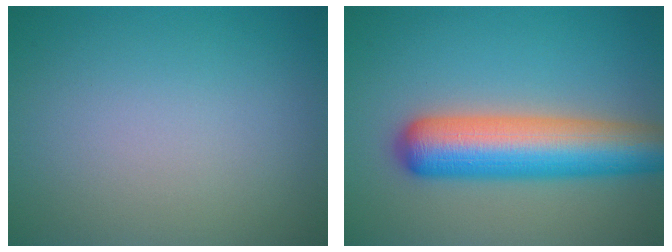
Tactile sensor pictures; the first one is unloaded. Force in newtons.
{"total": 8.7, "press": 8.7, "slide": 0.2}